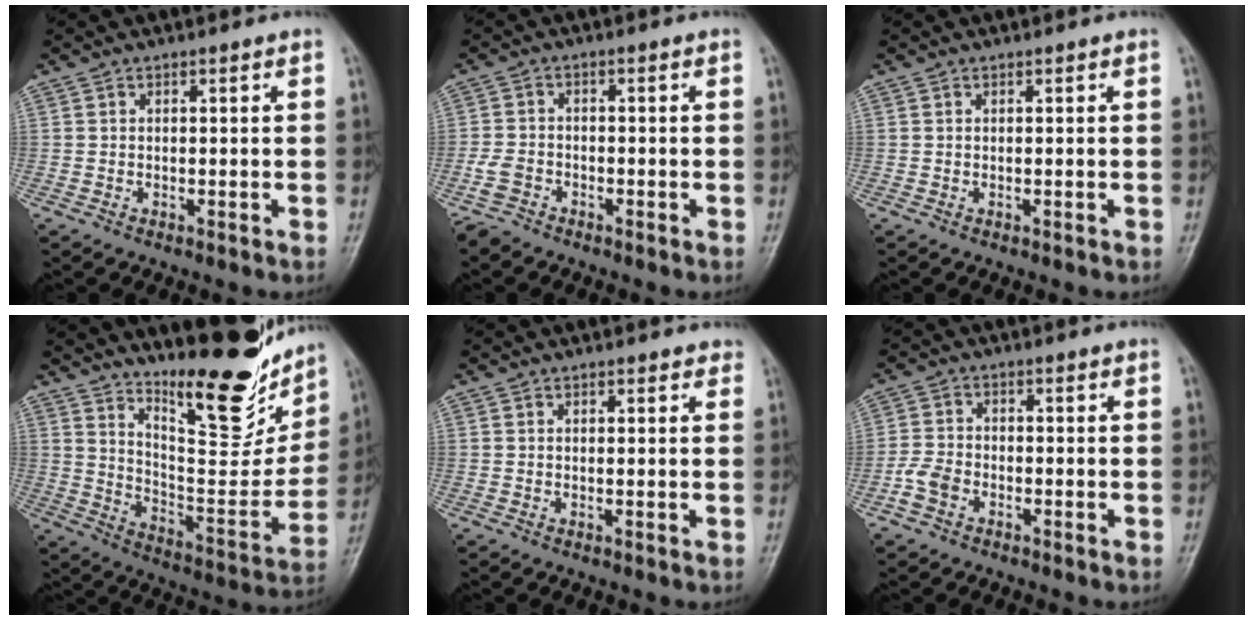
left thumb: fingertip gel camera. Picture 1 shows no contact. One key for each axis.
{"total": 3.4, "fx": -2.8, "fy": 1.8, "fz": 0.7, "tx": -0.020, "ty": 0.006, "tz": -0.061}
{"total": 0.0}
{"total": 21.1, "fx": 15.7, "fy": 6.5, "fz": 12.5, "tx": -0.135, "ty": -0.113, "tz": 0.250}
{"total": 1.5, "fx": 1.0, "fy": 0.8, "fz": 0.8, "tx": -0.001, "ty": -0.002, "tz": 0.007}
{"total": 4.4, "fx": -2.2, "fy": 3.0, "fz": 2.3, "tx": -0.043, "ty": 0.010, "tz": -0.047}